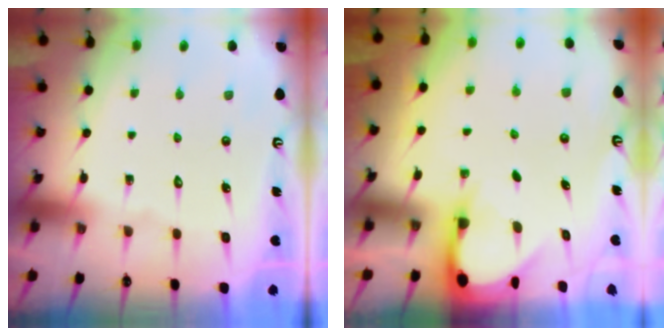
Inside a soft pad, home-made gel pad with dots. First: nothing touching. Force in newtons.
{"total": 3.6, "press": 3.6, "slide": 0.2}